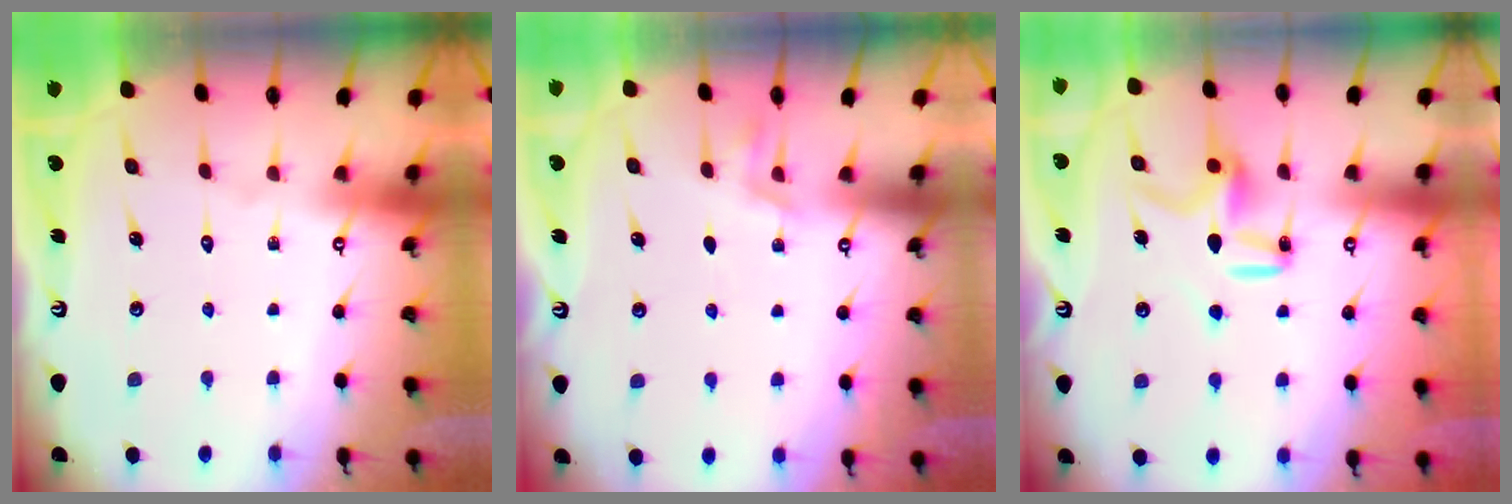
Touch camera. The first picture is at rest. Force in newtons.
{"total": 2.5, "press": 1.7, "slide": 1.7}
{"total": 9.7, "press": 9.7, "slide": 0.2}